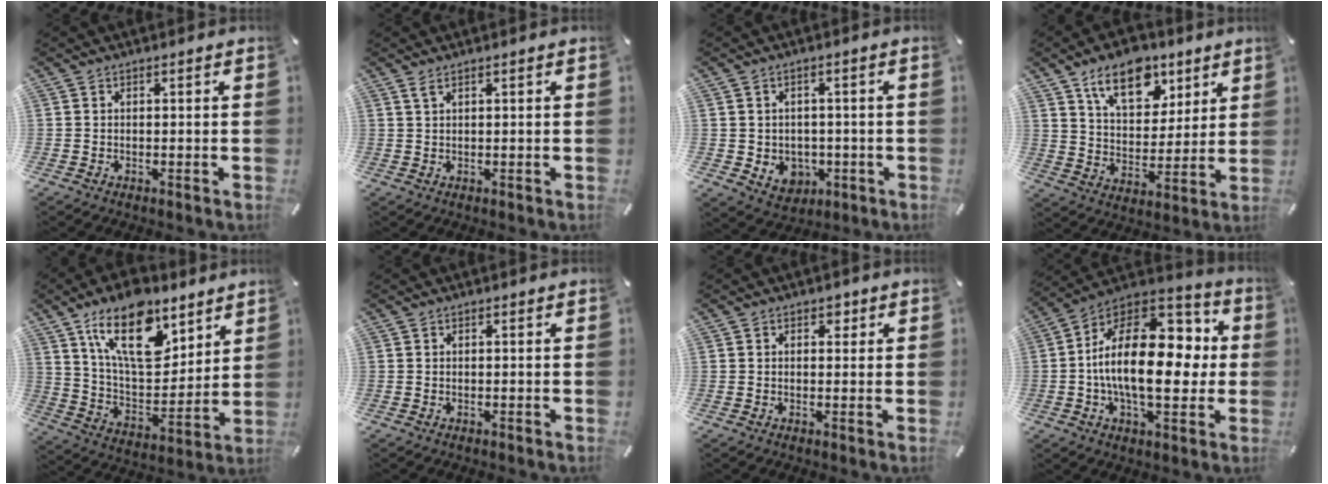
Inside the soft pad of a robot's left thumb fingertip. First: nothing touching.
{"total": 1.5, "force": [0.8, 0.3, 1.2], "torque": [-0.024, 0.003, 0.014]}
{"total": 5.3, "force": [-0.5, 5.0, 1.7], "torque": [-0.019, 0.000, -0.009]}
{"total": 14.2, "force": [8.7, 8.6, 7.1], "torque": [-0.108, -0.038, 0.154]}
{"total": 19.4, "force": [11.9, 10.0, 11.6], "torque": [-0.209, -0.053, 0.208]}
{"total": 0.0}
{"total": 1.6, "force": [0.7, 1.4, 0.6], "torque": [0.002, 0.000, 0.007]}
{"total": 24.2, "force": [0.8, 13.8, 19.9], "torque": [-0.338, -0.007, 0.012]}